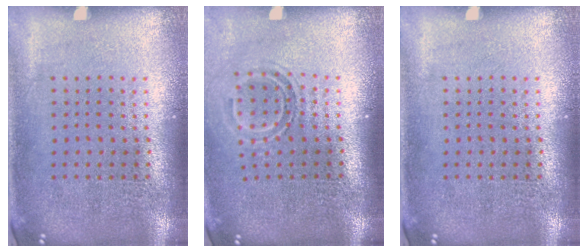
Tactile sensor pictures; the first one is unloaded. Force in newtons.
{"total": 1.6, "press": 1.1, "slide": 1.2}
{"total": 0.0}